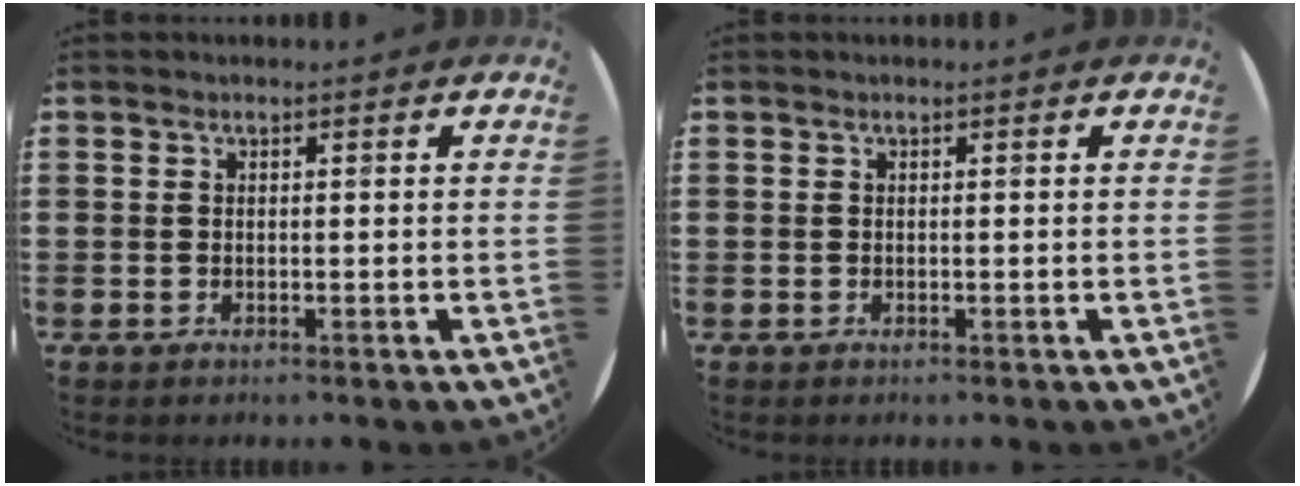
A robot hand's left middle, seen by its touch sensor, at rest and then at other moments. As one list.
[{"total": 0.0}]